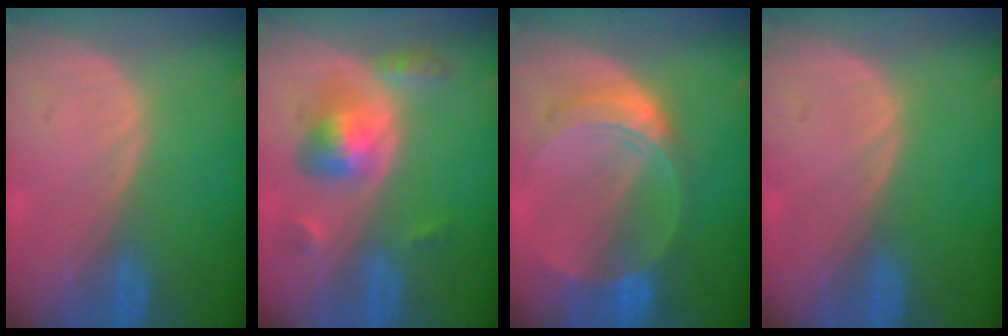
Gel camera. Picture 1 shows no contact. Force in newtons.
{"total": 5.9, "press": 5.6, "slide": 1.8}
{"total": 7.6, "press": 6.8, "slide": 3.5}
{"total": 0.0}